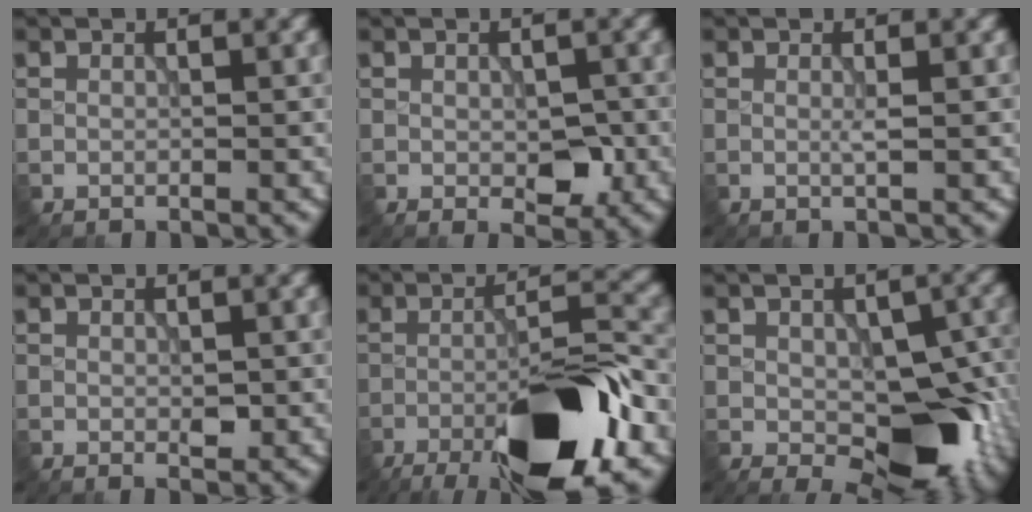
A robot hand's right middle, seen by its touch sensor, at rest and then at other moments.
{"total": 3.1, "force": [-0.7, 1.6, 2.6], "torque": [-0.039, -0.009, -0.007]}
{"total": 0.7, "force": [0.0, -0.3, 0.7], "torque": [-0.011, -0.001, -0.002]}
{"total": 1.4, "force": [-0.3, 0.6, 1.2], "torque": [-0.016, -0.005, -0.001]}
{"total": 13.3, "force": [-7.1, 3.5, 10.7], "torque": [-0.177, 0.000, -0.118]}
{"total": 9.0, "force": [-2.0, 5.0, 7.2], "torque": [-0.110, -0.019, -0.024]}